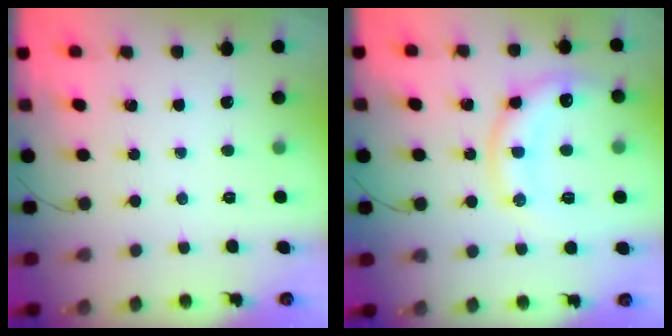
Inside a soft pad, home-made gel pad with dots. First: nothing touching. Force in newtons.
{"total": 15.2, "press": 15.1, "slide": 1.5}